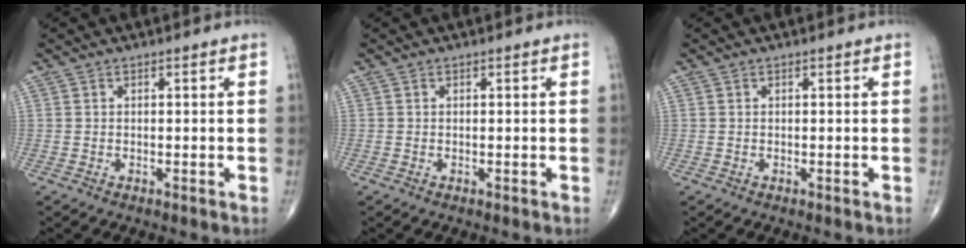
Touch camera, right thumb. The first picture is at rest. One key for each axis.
{"total": 0.0}
{"total": 0.0}